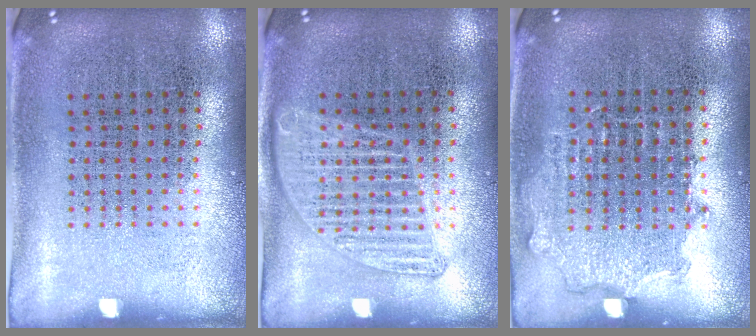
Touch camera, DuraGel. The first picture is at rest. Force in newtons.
{"total": 1.3, "press": 1.3, "slide": 0.3}
{"total": 0.8, "press": 0.8, "slide": 0.2}